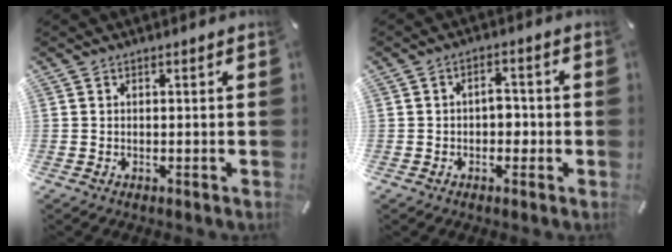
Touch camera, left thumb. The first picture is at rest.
{"total": 3.6, "force": [-0.6, 2.4, 2.6], "torque": [-0.040, 0.007, -0.016]}